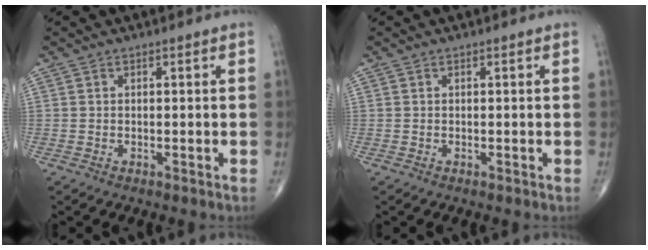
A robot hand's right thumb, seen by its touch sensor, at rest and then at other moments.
{"total": 0.0}